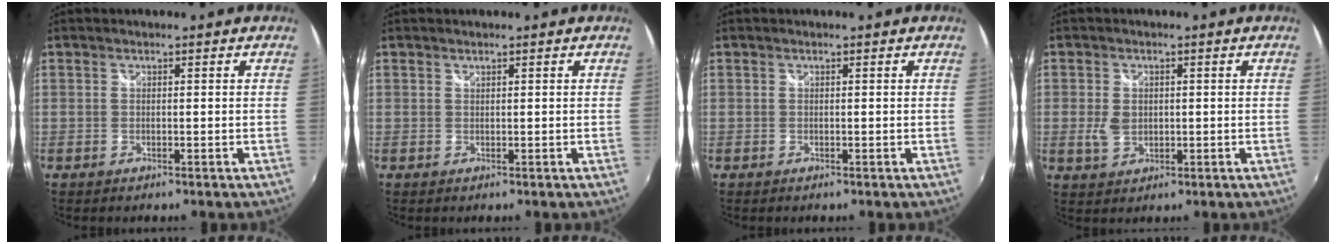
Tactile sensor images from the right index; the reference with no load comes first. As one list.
[{"total": 0.0}, {"total": 0.0}, {"total": 3.9, "force": [-0.1, 2.9, 2.5], "torque": [-0.053, 0.000, 0.000]}]